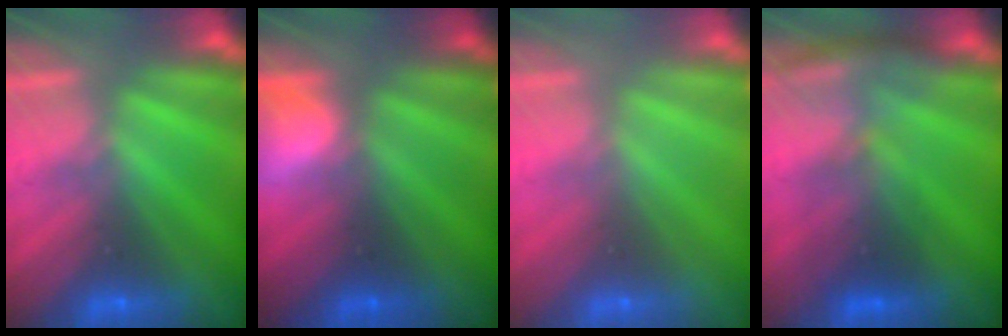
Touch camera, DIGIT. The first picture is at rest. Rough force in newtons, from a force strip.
{"total": 2.6}
{"total": 3.3}
{"total": 2.8}